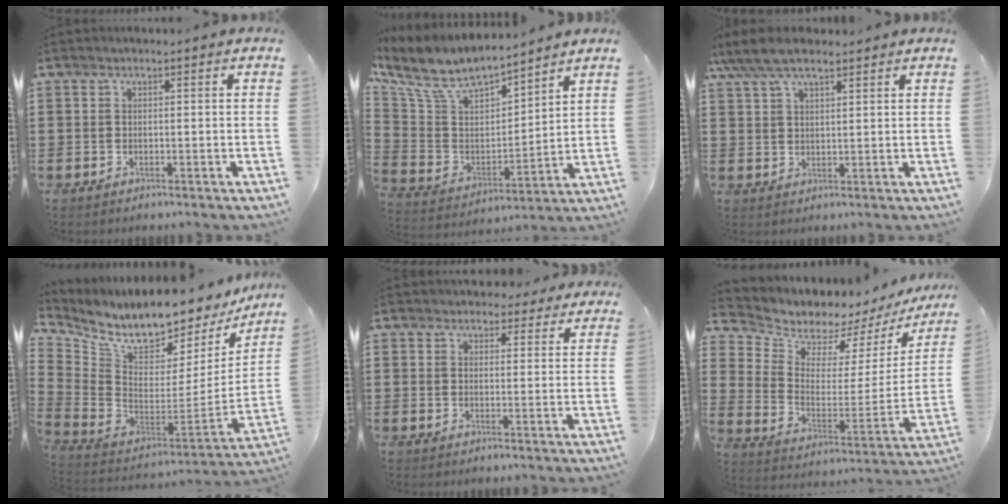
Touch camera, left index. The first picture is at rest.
{"total": 9.5, "force": [7.9, 3.1, 4.3], "torque": [-0.123, -0.047, 0.135]}
{"total": 6.4, "force": [4.9, 2.1, 3.5], "torque": [-0.080, 0.000, 0.092]}
{"total": 8.6, "force": [7.4, 2.1, 3.7], "torque": [-0.106, -0.075, 0.127]}
{"total": 3.3, "force": [3.1, 1.0, 0.3], "torque": [-0.007, -0.006, 0.057]}
{"total": 5.2, "force": [5.0, 1.2, -0.5], "torque": [-0.030, -0.053, 0.084]}